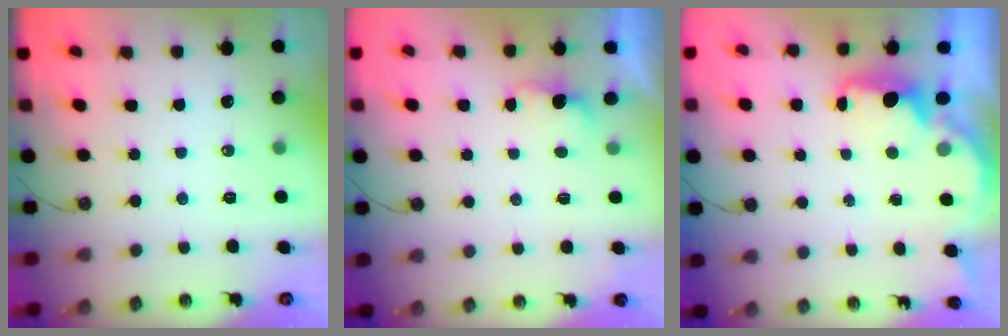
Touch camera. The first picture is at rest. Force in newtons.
{"total": 2.0, "press": 1.7, "slide": 0.9}
{"total": 2.6, "press": 2.5, "slide": 0.8}